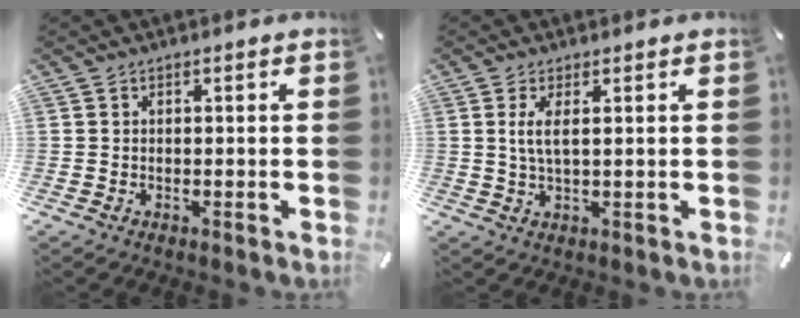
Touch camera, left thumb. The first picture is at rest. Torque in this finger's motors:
{"motor_torque": [0.24, 0.06, 0.42, -0.43, 0.20]}